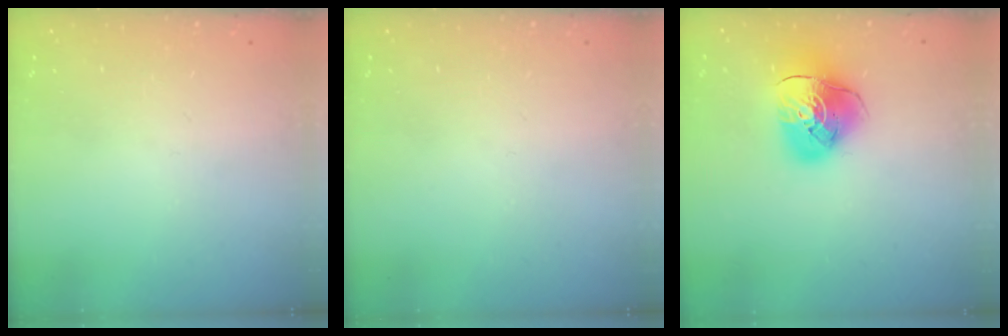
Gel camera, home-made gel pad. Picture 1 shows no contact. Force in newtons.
{"total": 0.0}
{"total": 12.7, "press": 12.6, "slide": 1.7}